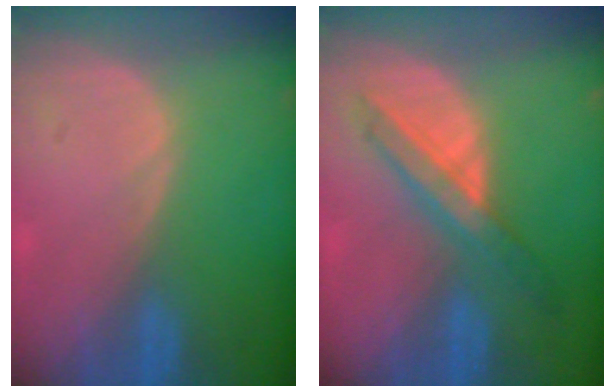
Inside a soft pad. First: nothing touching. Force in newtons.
{"total": 6.1, "press": 6.0, "slide": 1.0}